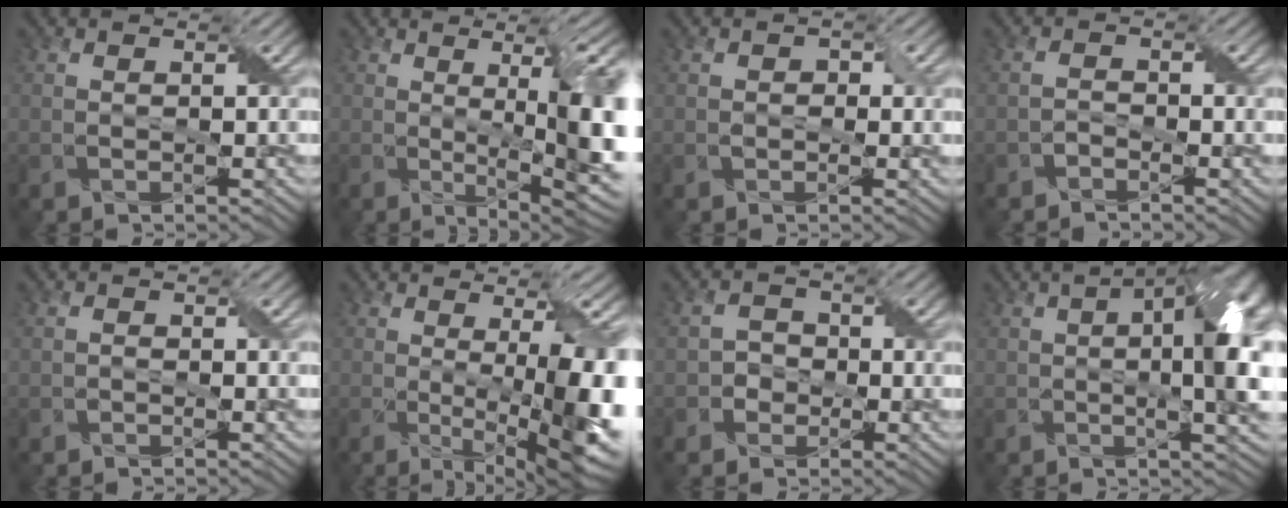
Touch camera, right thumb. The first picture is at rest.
{"total": 10.4, "force": [0.2, 2.4, 10.1], "torque": [-0.145, 0.001, 0.007]}
{"total": 1.5, "force": [0.0, 1.3, 0.8], "torque": [-0.016, -0.002, -0.003]}
{"total": 1.3, "force": [-1.1, 0.5, 0.4], "torque": [-0.011, 0.007, -0.024]}
{"total": 0.7, "force": [-0.4, 0.4, 0.5], "torque": [-0.010, 0.002, -0.006]}
{"total": 12.3, "force": [-1.3, 4.1, 11.5], "torque": [-0.150, -0.017, -0.001]}
{"total": 2.4, "force": [-0.8, 2.2, 0.6], "torque": [-0.003, 0.003, -0.020]}
{"total": 13.2, "force": [0.5, 5.0, 12.2], "torque": [-0.155, 0.009, 0.004]}